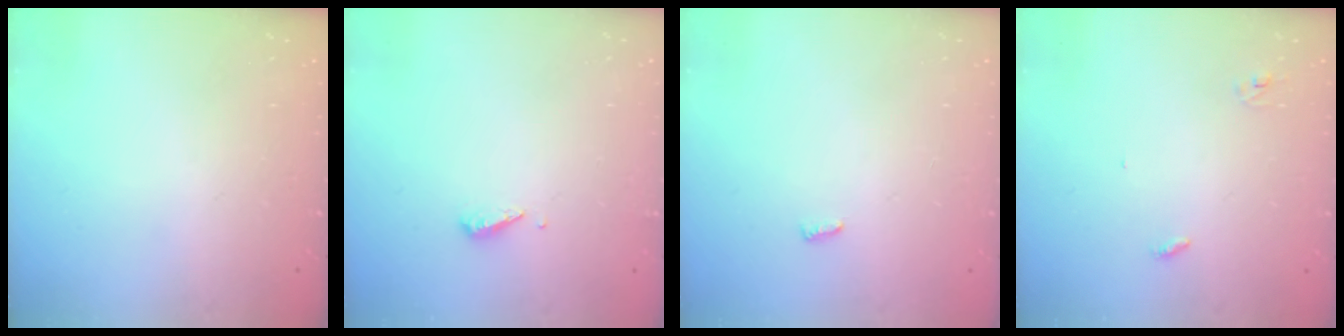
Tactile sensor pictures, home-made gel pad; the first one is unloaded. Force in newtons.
{"total": 3.1, "press": 3.1, "slide": 0.2}
{"total": 3.5, "press": 3.5, "slide": 0.3}
{"total": 2.8, "press": 2.8, "slide": 0.2}